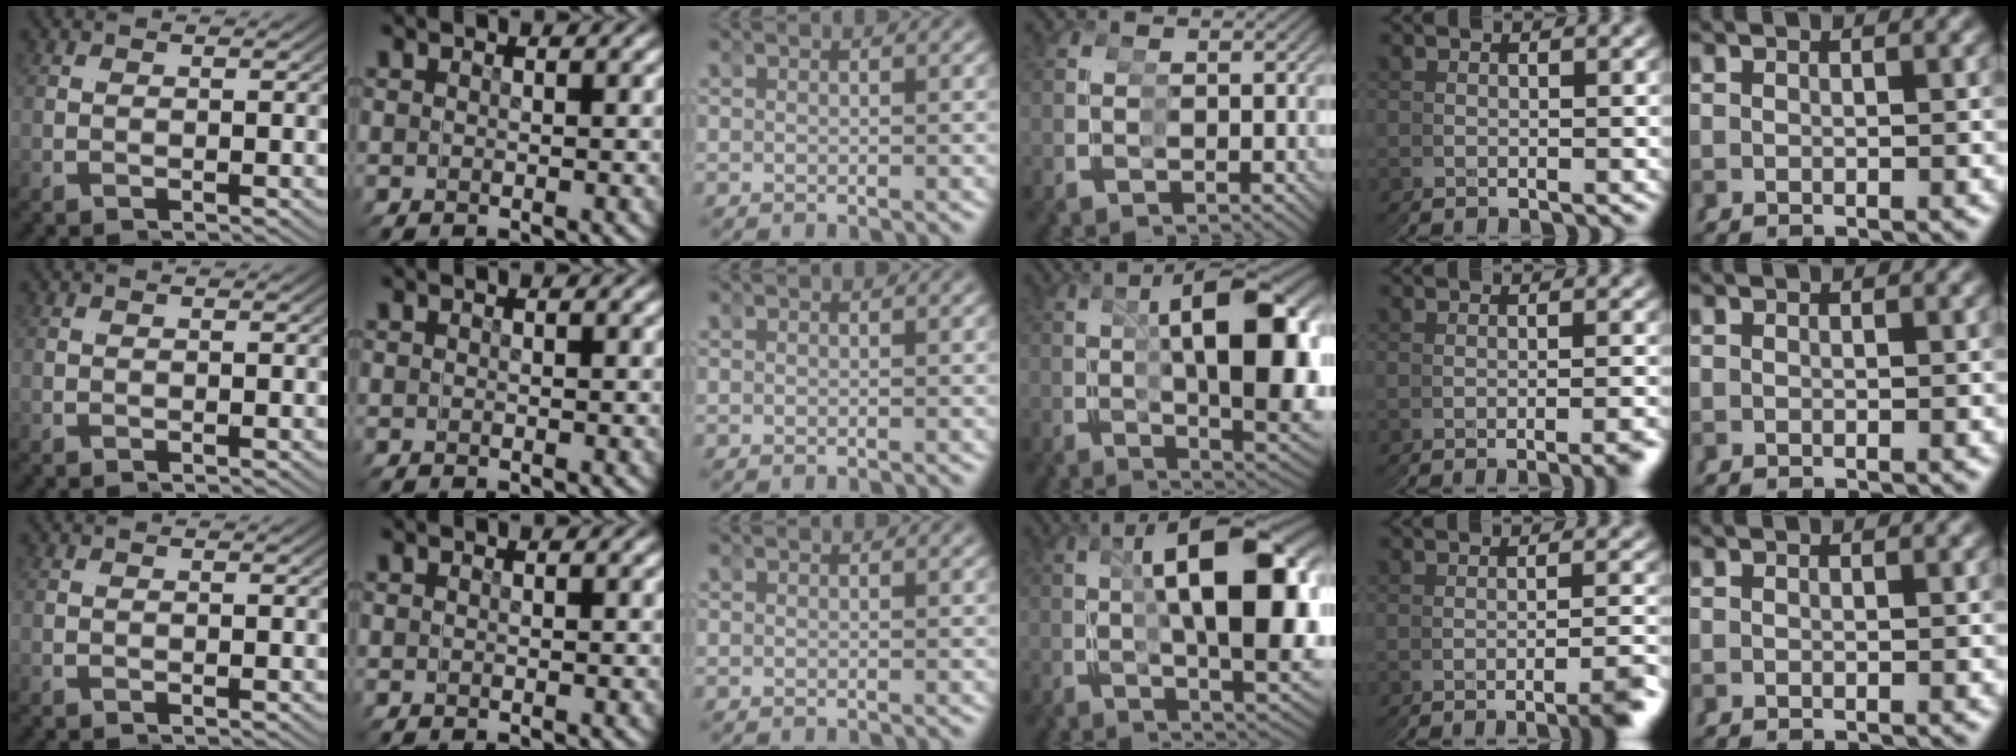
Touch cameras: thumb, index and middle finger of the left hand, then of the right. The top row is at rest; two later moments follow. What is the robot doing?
{"motion": "grasp_and_lifting", "object": "toy banana"}